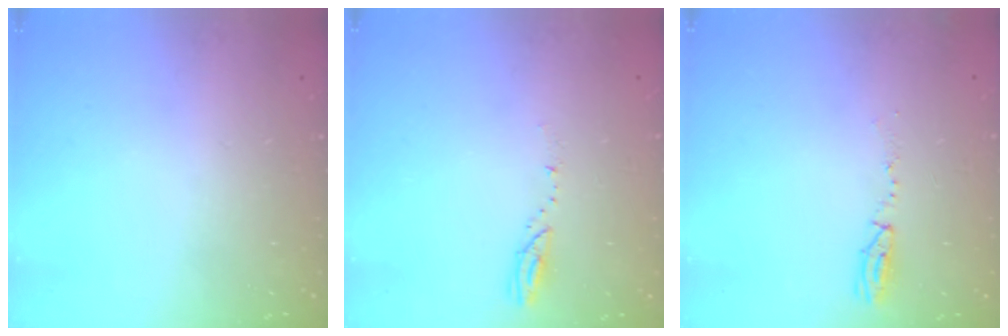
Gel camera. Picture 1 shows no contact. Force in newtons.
{"total": 3.7, "press": 3.7, "slide": 0.3}
{"total": 10.5, "press": 5.2, "slide": 9.1}